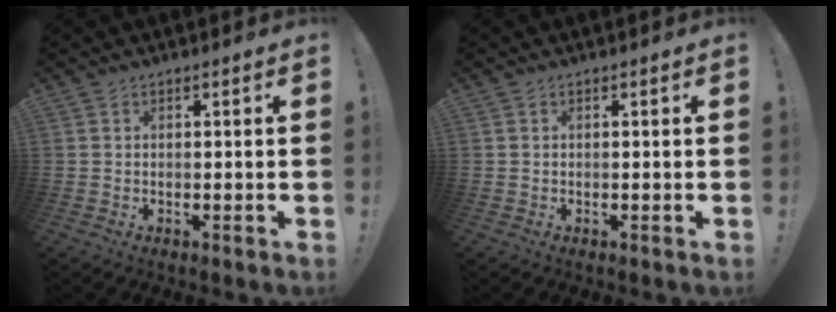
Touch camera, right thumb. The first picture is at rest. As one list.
[{"total": 0.0}]